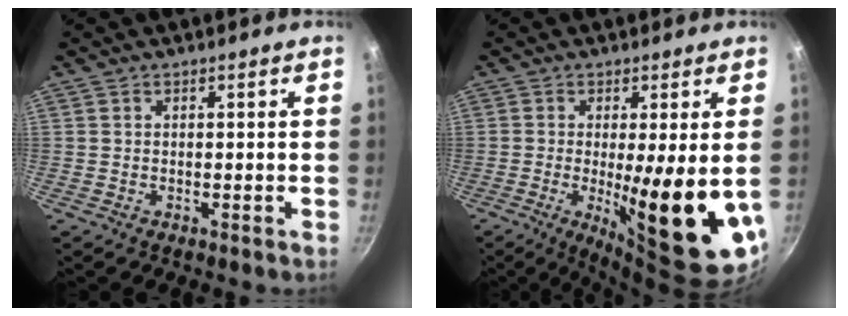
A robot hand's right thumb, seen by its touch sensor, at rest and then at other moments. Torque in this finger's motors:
{"motor_torque": [2.56, 2.45, 2.49, -0.09, 0.48]}